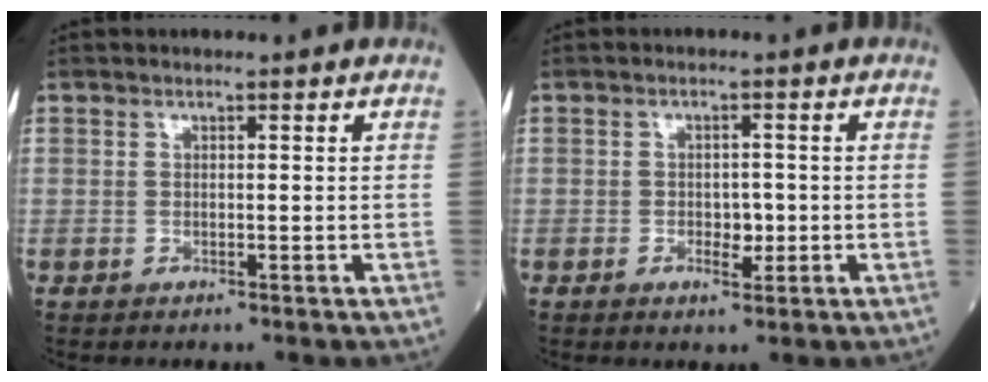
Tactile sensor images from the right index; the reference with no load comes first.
{"total": 2.7, "force": [-0.7, 1.5, 2.2], "torque": [-0.032, 0.004, -0.003]}